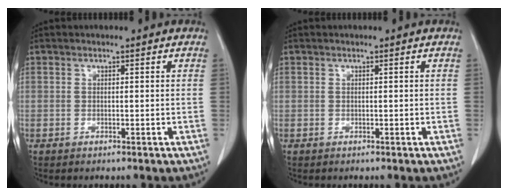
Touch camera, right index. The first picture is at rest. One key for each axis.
{"total": 0.0}